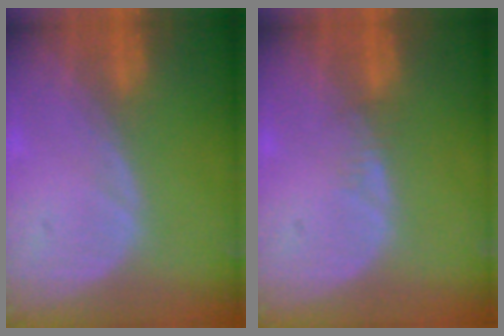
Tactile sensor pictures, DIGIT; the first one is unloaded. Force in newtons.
{"total": 1.3, "press": 1.2, "slide": 0.2}